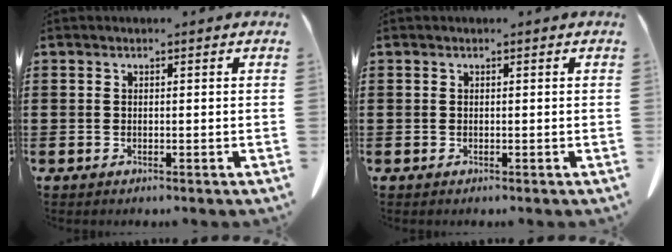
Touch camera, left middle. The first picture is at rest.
{"total": 0.0}